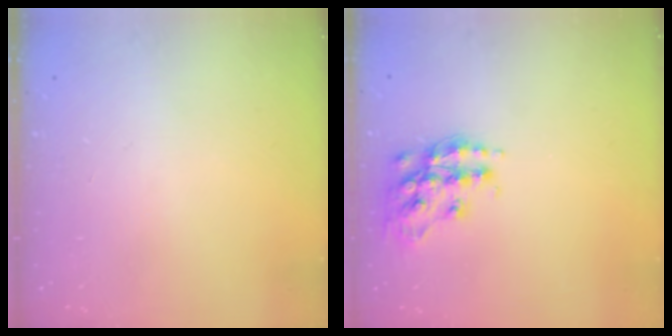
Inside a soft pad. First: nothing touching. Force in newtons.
{"total": 15.1, "press": 15.0, "slide": 1.0}